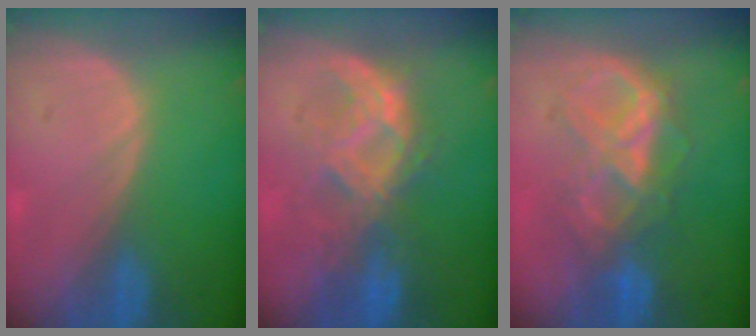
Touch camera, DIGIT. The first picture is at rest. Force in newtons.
{"total": 7.7, "press": 7.6, "slide": 0.7}
{"total": 7.7, "press": 7.7, "slide": 0.5}